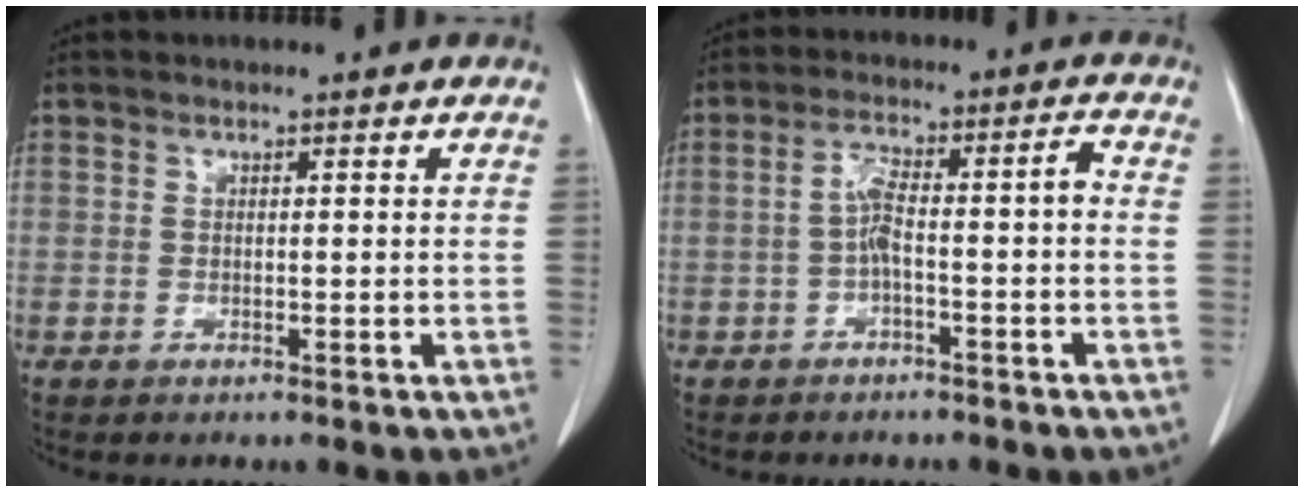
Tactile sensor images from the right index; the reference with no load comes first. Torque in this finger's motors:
{"motor_torque": [0.79, -0.42, 0.39, 0.10]}